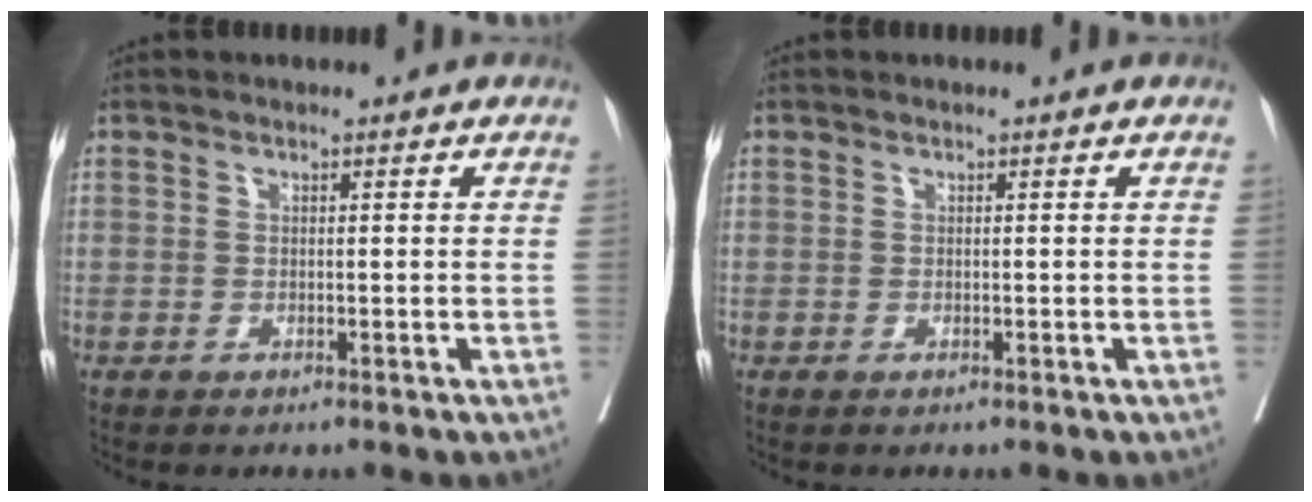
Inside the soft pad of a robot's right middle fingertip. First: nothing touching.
{"total": 0.0}